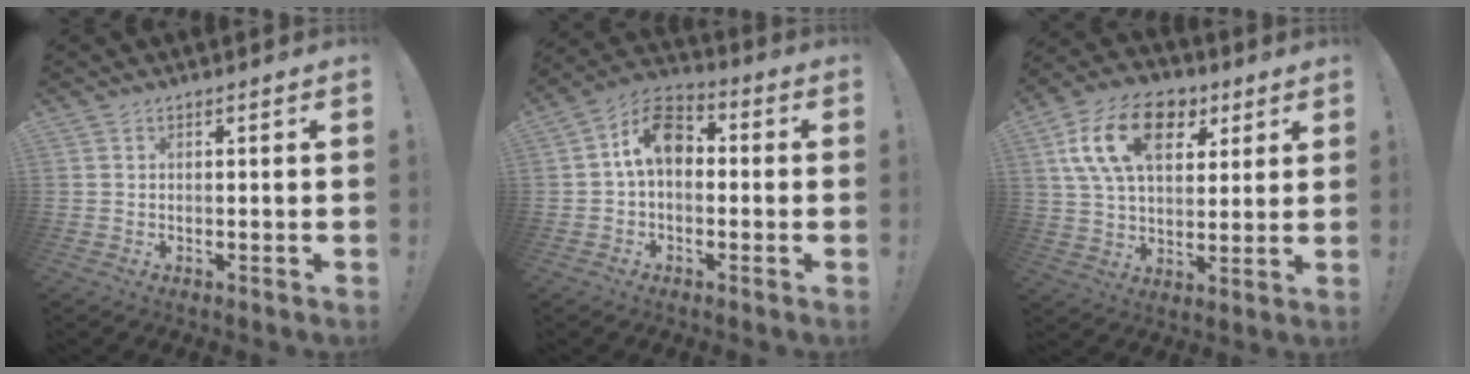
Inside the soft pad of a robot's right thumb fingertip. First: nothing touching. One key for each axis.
{"total": 10.5, "fx": 1.1, "fy": 6.7, "fz": 8.0, "tx": -0.142, "ty": 0.017, "tz": 0.025}
{"total": 18.9, "fx": 7.6, "fy": 11.8, "fz": 12.6, "tx": -0.219, "ty": -0.016, "tz": 0.139}